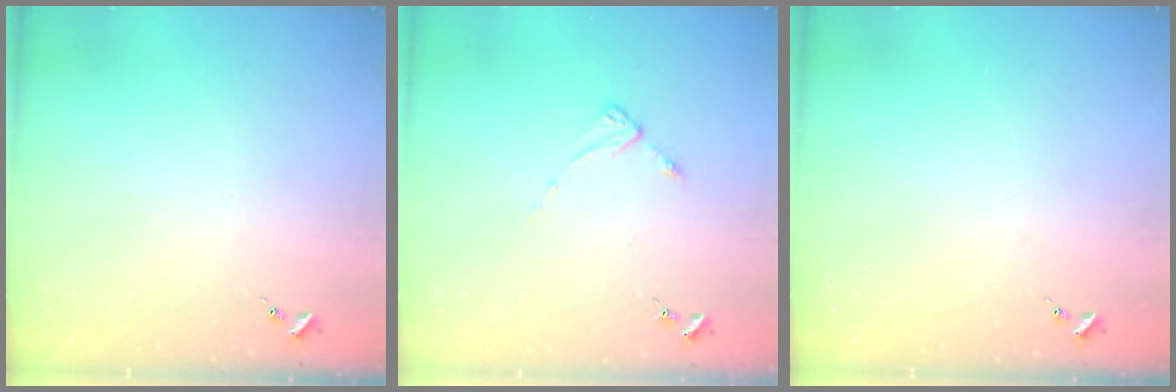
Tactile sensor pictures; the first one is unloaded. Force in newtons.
{"total": 2.2, "press": 2.2, "slide": 0.4}
{"total": 0.0}